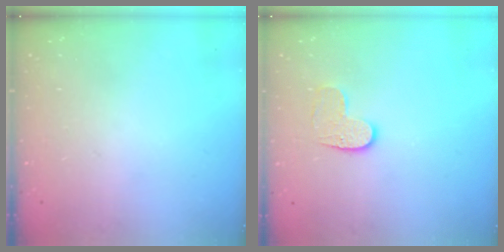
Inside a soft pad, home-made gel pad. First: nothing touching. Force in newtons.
{"total": 6.6, "press": 6.6, "slide": 0.3}